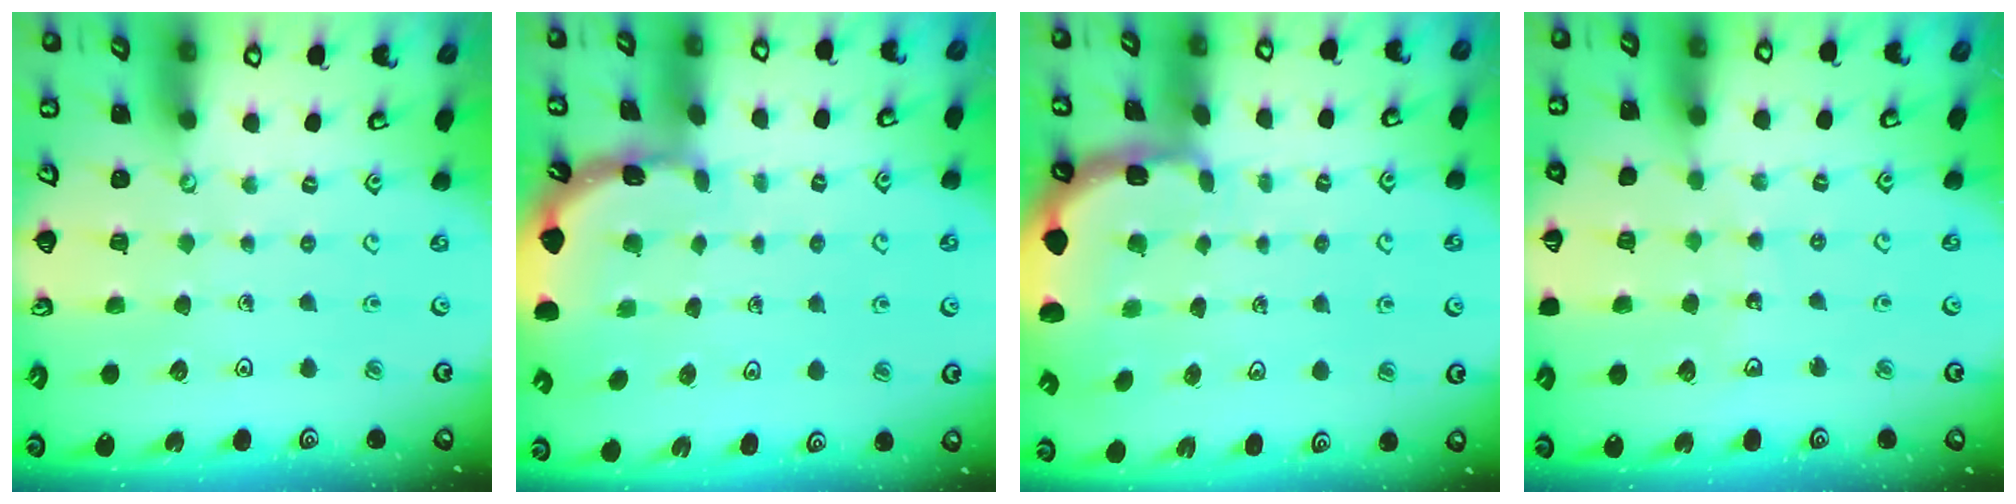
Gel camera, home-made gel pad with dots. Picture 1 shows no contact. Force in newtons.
{"total": 1.6, "press": 1.6, "slide": 0.1}
{"total": 1.6, "press": 1.4, "slide": 0.7}
{"total": 6.2, "press": 5.8, "slide": 2.2}